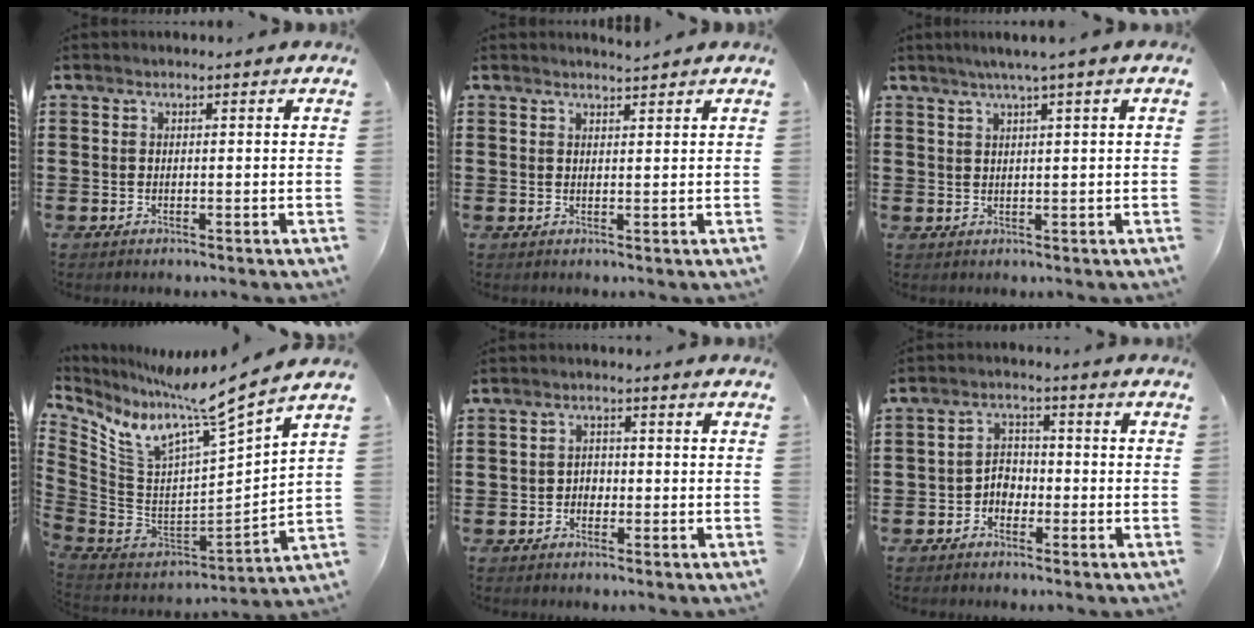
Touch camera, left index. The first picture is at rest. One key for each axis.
{"total": 1.6, "fx": 1.5, "fy": -0.2, "fz": 0.1, "tx": -0.006, "ty": 0.002, "tz": 0.030}
{"total": 2.2, "fx": 1.2, "fy": -0.5, "fz": 1.8, "tx": -0.034, "ty": -0.003, "tz": 0.020}
{"total": 8.1, "fx": 6.4, "fy": 0.2, "fz": 5.0, "tx": -0.125, "ty": -0.073, "tz": 0.095}
{"total": 1.5, "fx": -0.9, "fy": 1.2, "fz": 0.4, "tx": -0.013, "ty": 0.004, "tz": -0.021}
{"total": 2.9, "fx": -1.9, "fy": 2.0, "fz": 1.0, "tx": -0.027, "ty": 0.009, "tz": -0.044}